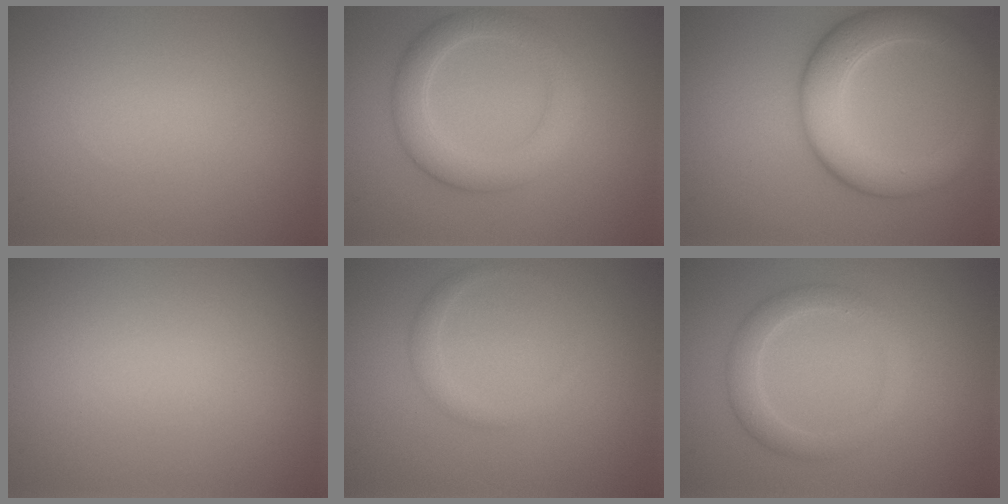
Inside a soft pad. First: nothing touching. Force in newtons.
{"total": 4.0, "press": 4.0, "slide": 0.1}
{"total": 6.5, "press": 6.5, "slide": 0.2}
{"total": 0.0}
{"total": 1.3, "press": 1.3, "slide": 0.0}
{"total": 2.6, "press": 2.6, "slide": 0.1}